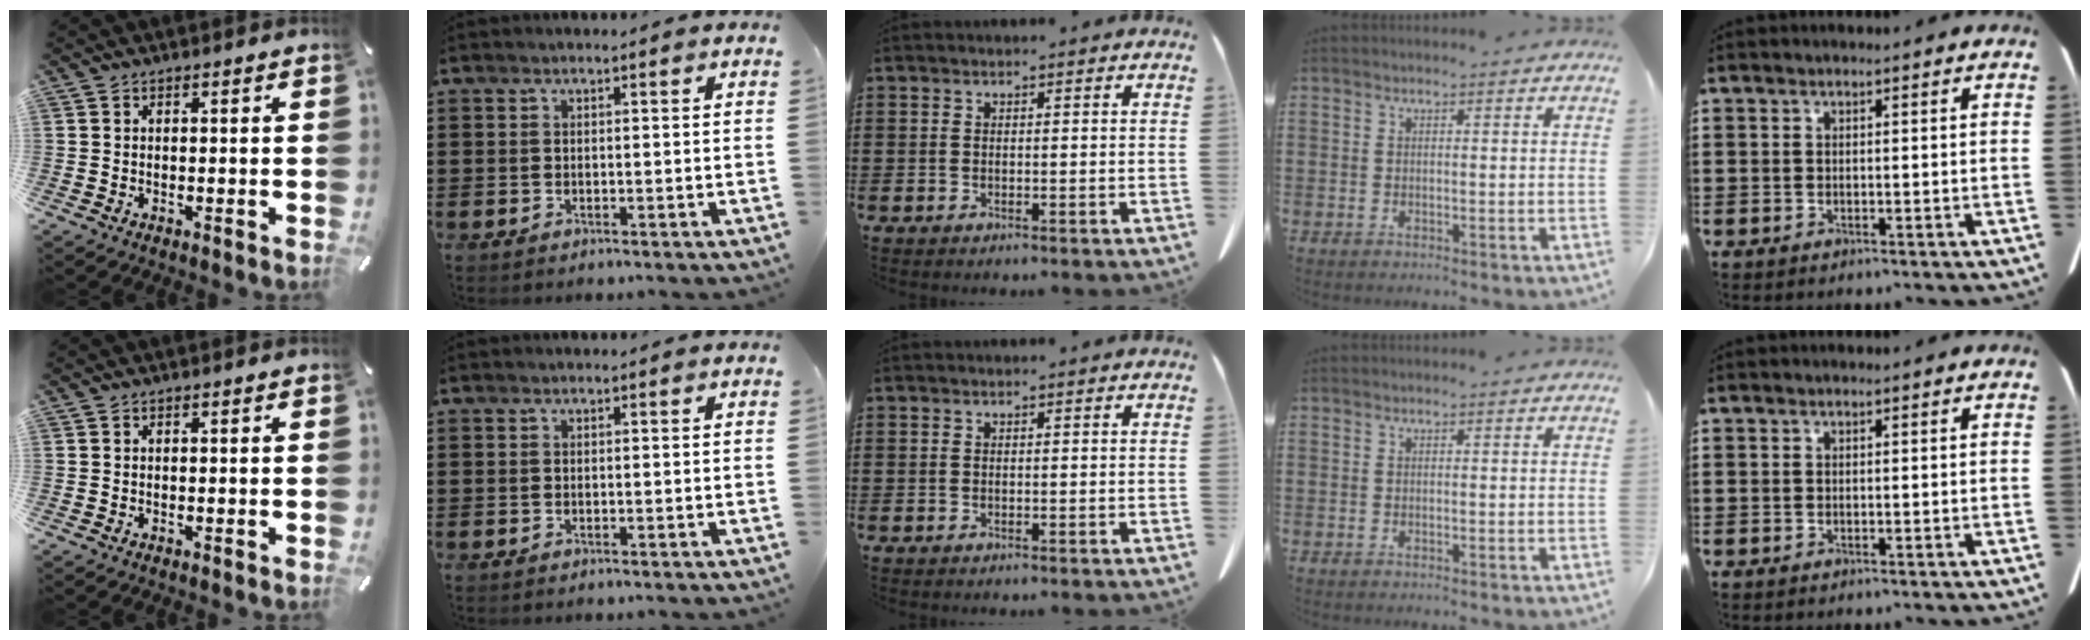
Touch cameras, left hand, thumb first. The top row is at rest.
{}